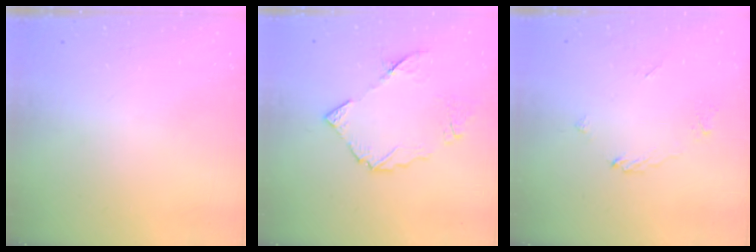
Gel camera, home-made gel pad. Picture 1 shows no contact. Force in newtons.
{"total": 9.6, "press": 9.5, "slide": 1.0}
{"total": 2.7, "press": 2.7, "slide": 0.2}